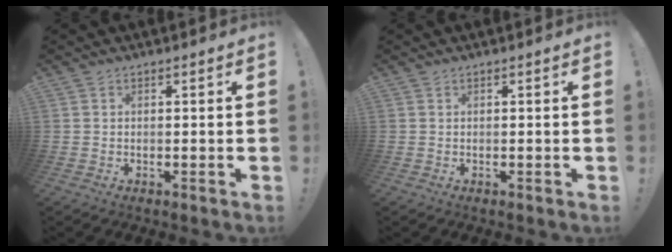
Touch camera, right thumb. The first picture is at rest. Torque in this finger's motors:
{"motor_torque": [-0.13, 0.00, -0.16, 0.09, 0.00]}